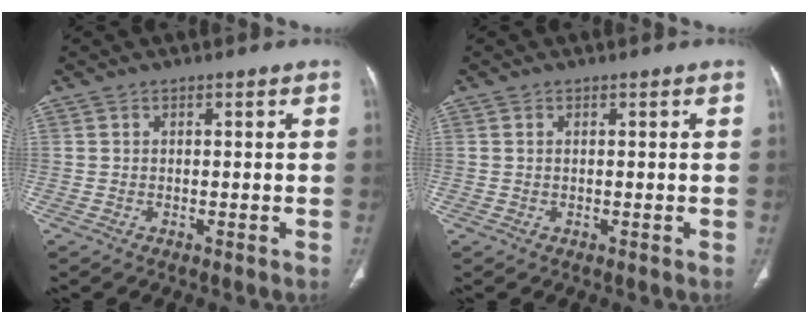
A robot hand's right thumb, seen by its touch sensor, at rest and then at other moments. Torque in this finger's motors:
{"motor_torque": [-0.14, 0.22, 0.06, 0.55, 0.09]}